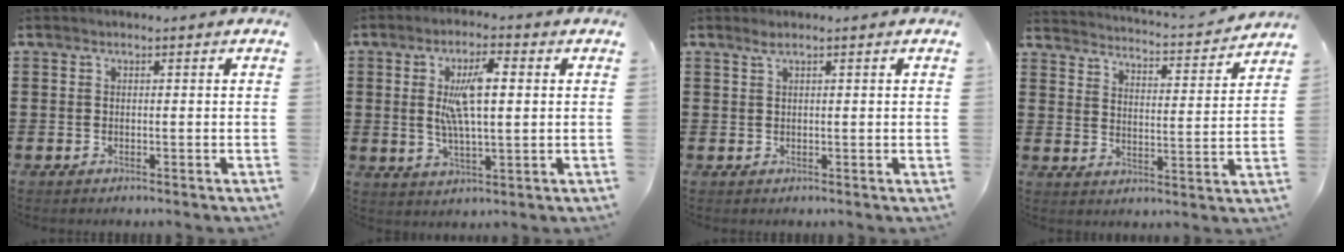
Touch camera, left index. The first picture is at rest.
{"total": 8.0, "force": [1.8, 2.7, 7.3], "torque": [-0.154, 0.003, 0.022]}
{"total": 1.5, "force": [1.0, 0.0, 1.2], "torque": [-0.024, 0.001, 0.017]}
{"total": 2.8, "force": [2.8, -0.4, 0.2], "torque": [-0.025, -0.032, 0.037]}